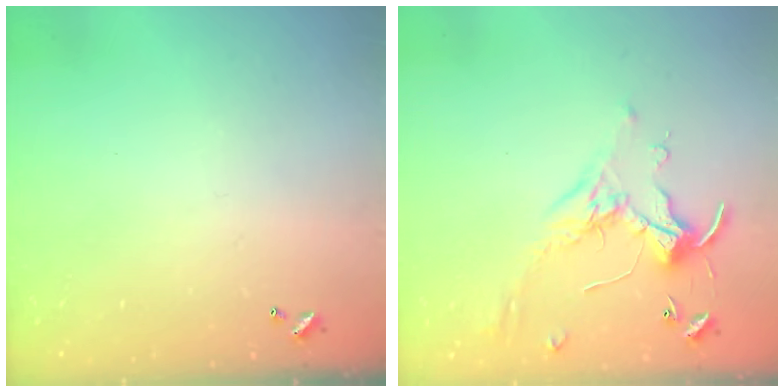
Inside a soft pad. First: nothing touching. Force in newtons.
{"total": 0.6, "press": 0.5, "slide": 0.3}